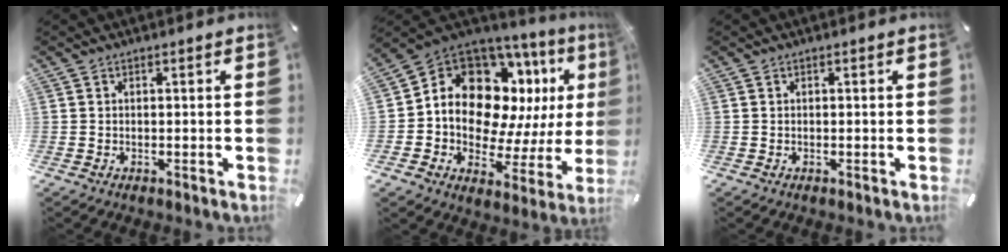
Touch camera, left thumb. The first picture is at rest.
{"total": 15.6, "force": [5.8, 11.4, 8.8], "torque": [-0.156, -0.054, 0.105]}
{"total": 0.0}